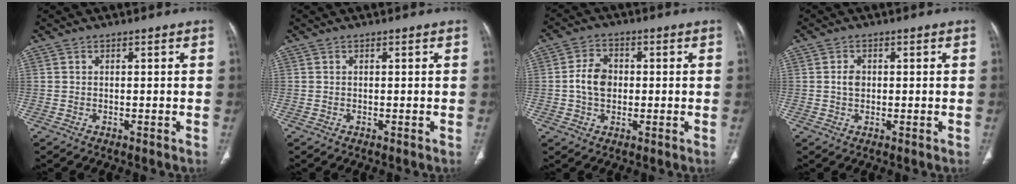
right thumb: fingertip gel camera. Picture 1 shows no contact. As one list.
[{"total": 0.0}, {"total": 6.2, "force": [-0.1, 4.6, 4.2], "torque": [-0.066, 0.010, -0.007]}, {"total": 2.2, "force": [0.1, 1.6, 1.5], "torque": [-0.024, 0.003, 0.002]}]